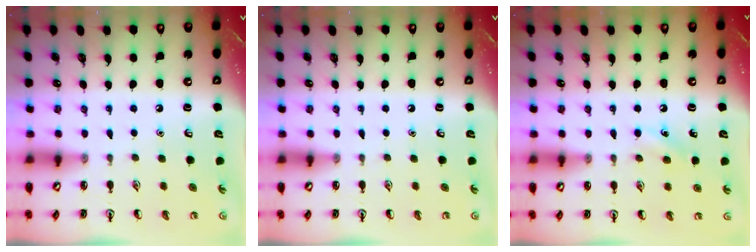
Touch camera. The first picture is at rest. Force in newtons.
{"total": 0.0}
{"total": 6.5, "press": 6.2, "slide": 1.9}